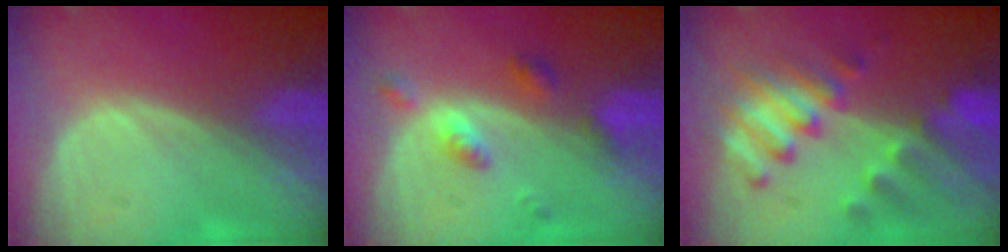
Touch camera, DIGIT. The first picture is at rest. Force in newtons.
{"total": 4.2, "press": 4.0, "slide": 1.3}
{"total": 9.2, "press": 8.4, "slide": 3.9}